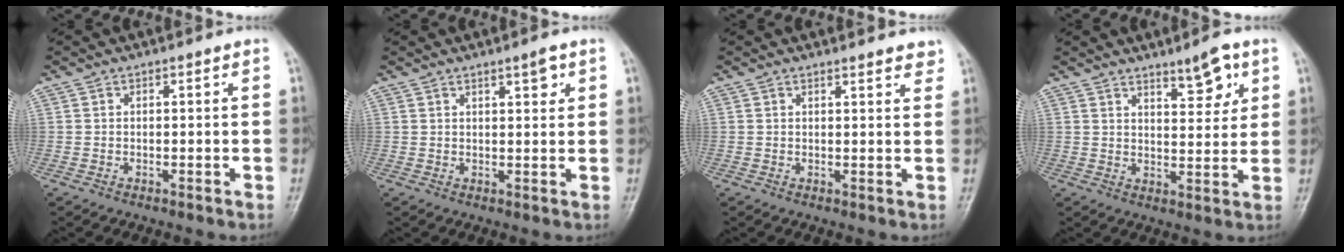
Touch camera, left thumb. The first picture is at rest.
{"total": 2.8, "force": [1.7, 0.7, 2.1], "torque": [-0.026, -0.009, 0.025]}
{"total": 3.6, "force": [3.3, 1.0, 1.2], "torque": [0.001, -0.015, 0.029]}
{"total": 6.8, "force": [4.2, 2.3, 4.8], "torque": [-0.057, -0.030, 0.063]}